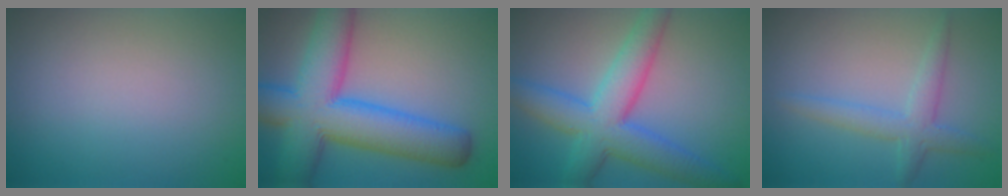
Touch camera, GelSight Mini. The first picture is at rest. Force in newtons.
{"total": 11.2, "press": 11.2, "slide": 0.4}
{"total": 7.4, "press": 7.4, "slide": 0.3}
{"total": 2.9, "press": 2.9, "slide": 0.1}